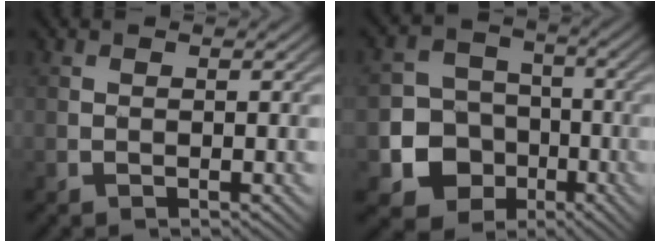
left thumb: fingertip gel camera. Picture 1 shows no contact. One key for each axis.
{"total": 10.1, "fx": -3.5, "fy": 8.8, "fz": 3.4, "tx": -0.088, "ty": -0.028, "tz": -0.098}